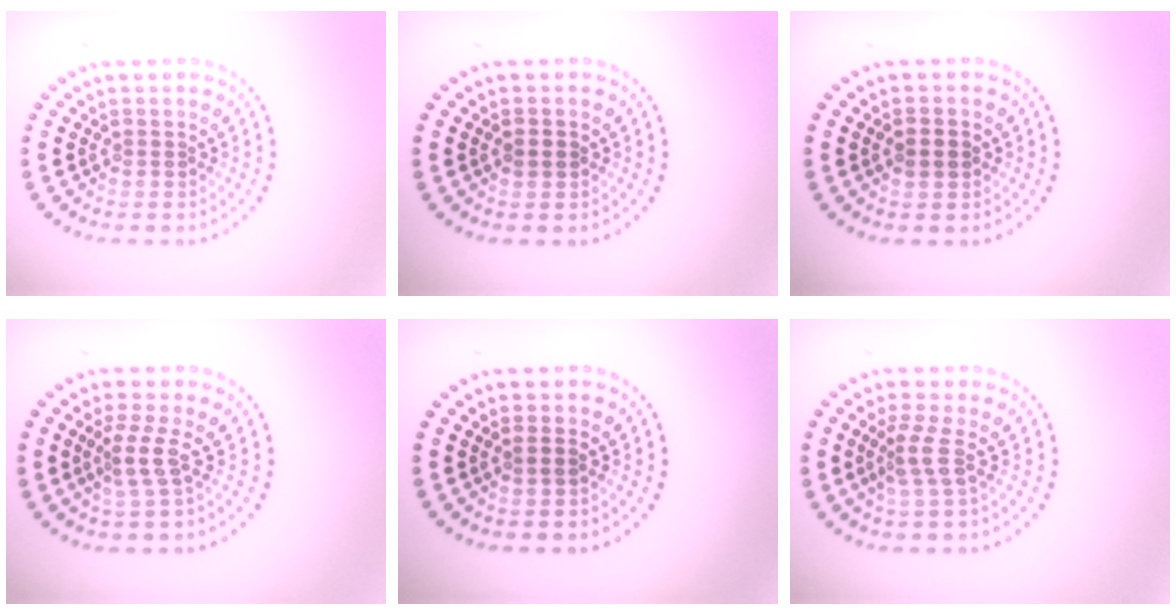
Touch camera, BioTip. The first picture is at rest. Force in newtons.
{"total": 1.5, "press": 1.5, "slide": 0.0}
{"total": 2.1, "press": 2.1, "slide": 0.2}
{"total": 2.2, "press": 1.4, "slide": 1.7}
{"total": 0.9, "press": 0.7, "slide": 0.6}
{"total": 2.3, "press": 1.6, "slide": 1.6}